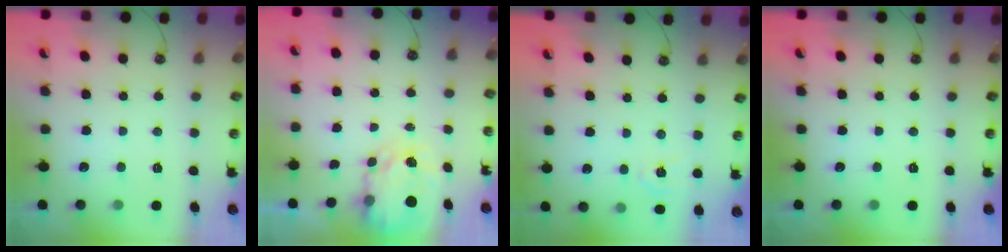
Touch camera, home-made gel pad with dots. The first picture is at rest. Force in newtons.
{"total": 4.0, "press": 4.0, "slide": 0.2}
{"total": 3.7, "press": 3.7, "slide": 0.4}
{"total": 0.0}